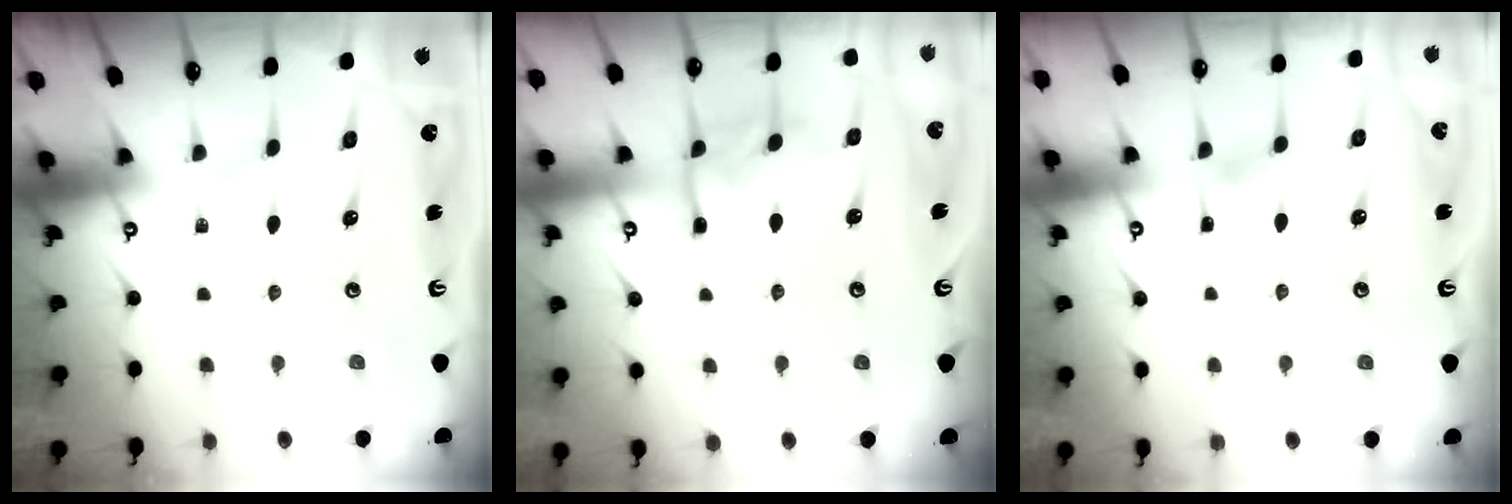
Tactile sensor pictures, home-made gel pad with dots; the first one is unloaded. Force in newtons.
{"total": 8.9, "press": 8.9, "slide": 0.9}
{"total": 2.8, "press": 2.7, "slide": 0.3}